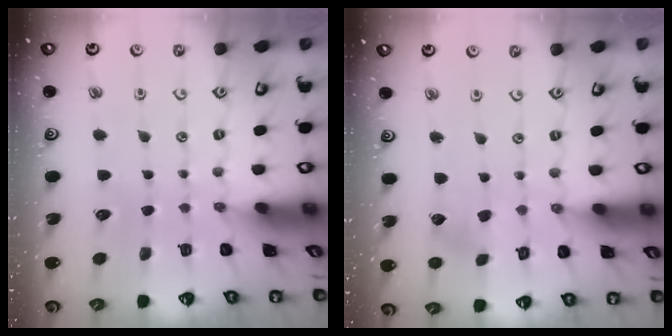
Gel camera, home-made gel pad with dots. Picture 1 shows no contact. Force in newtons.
{"total": 2.0, "press": 1.9, "slide": 0.6}